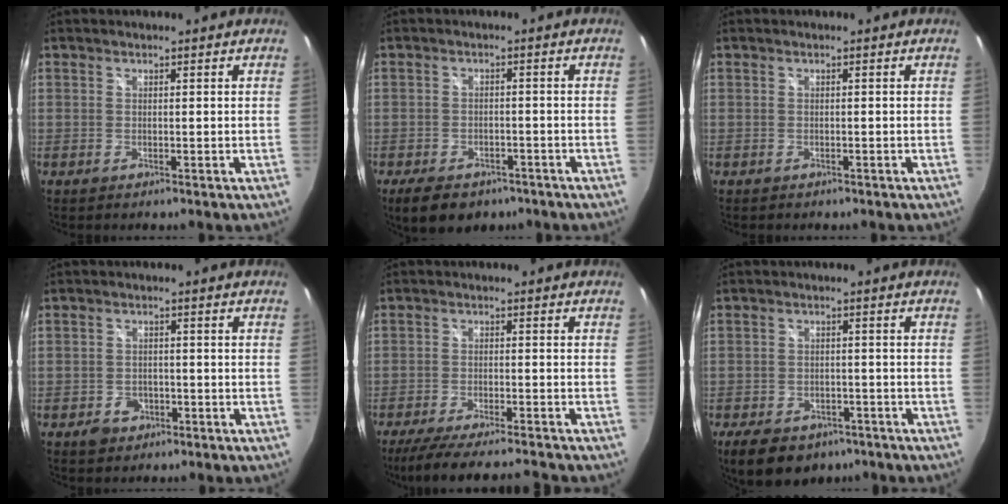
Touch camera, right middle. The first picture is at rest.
{"total": 8.7, "force": [-6.1, 4.7, 4.2], "torque": [-0.090, -0.009, -0.085]}
{"total": 0.7, "force": [-0.6, 0.3, 0.1], "torque": [-0.006, -0.002, -0.007]}
{"total": 3.7, "force": [-2.1, 2.8, 1.2], "torque": [-0.034, 0.005, -0.029]}
{"total": 12.5, "force": [-11.1, 0.8, 5.6], "torque": [-0.121, -0.018, -0.178]}
{"total": 10.7, "force": [-7.2, 6.2, 5.0], "torque": [-0.115, -0.004, -0.100]}